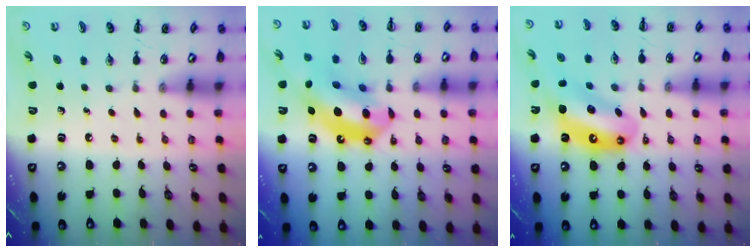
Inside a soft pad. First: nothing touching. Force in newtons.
{"total": 17.5, "press": 16.8, "slide": 4.9}
{"total": 13.6, "press": 13.1, "slide": 3.7}